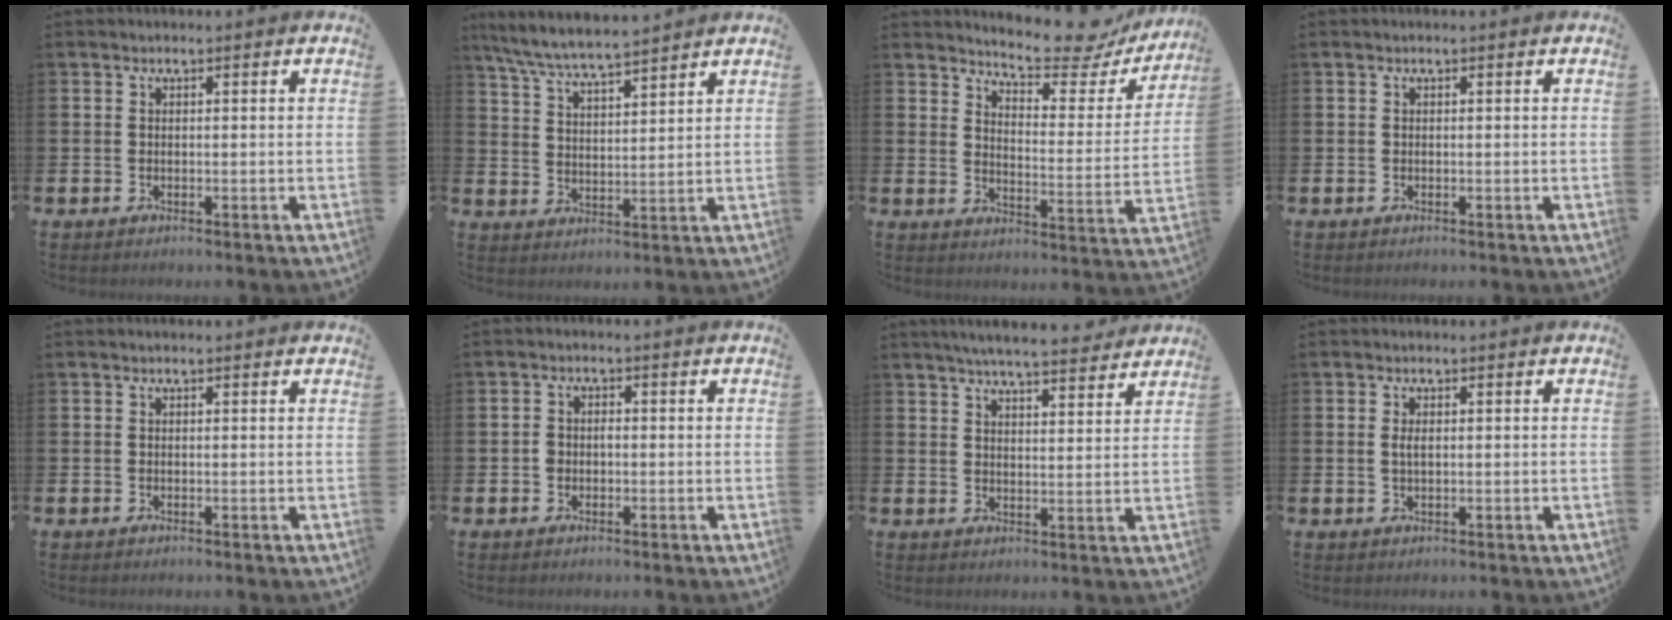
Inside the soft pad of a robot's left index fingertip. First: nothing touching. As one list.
[{"total": 6.5, "force": [6.2, 0.2, 1.8], "torque": [-0.058, -0.033, 0.110]}, {"total": 8.7, "force": [8.2, 1.3, 2.4], "torque": [-0.060, -0.061, 0.144]}, {"total": 0.0}, {"total": 0.0}, {"total": 1.6, "force": [-0.2, 1.3, 0.8], "torque": [-0.016, 0.008, -0.007]}, {"total": 5.9, "force": [5.7, 0.4, 1.5], "torque": [-0.035, -0.031, 0.099]}, {"total": 1.4, "force": [0.3, 0.6, 1.3], "torque": [-0.024, 0.004, 0.003]}]